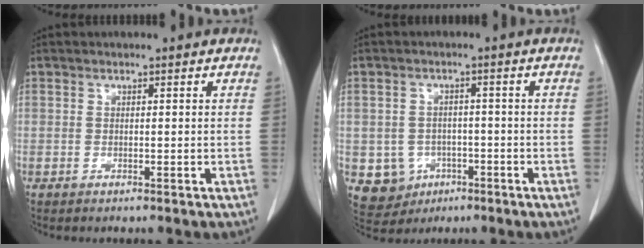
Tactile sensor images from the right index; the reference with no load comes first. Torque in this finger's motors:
{"motor_torque": [-0.13, -0.05, -0.50, -0.09]}